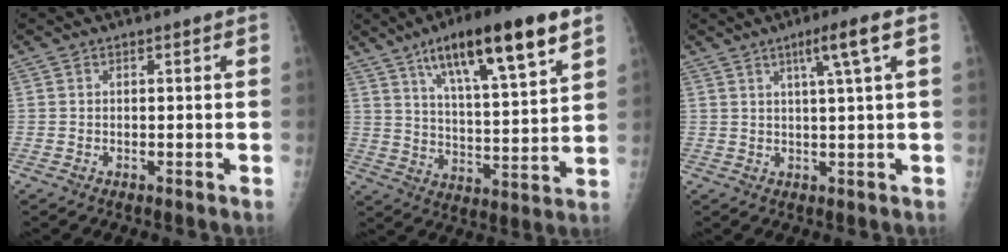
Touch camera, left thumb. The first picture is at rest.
{"total": 19.0, "force": [10.9, 4.2, 15.0], "torque": [-0.222, -0.039, 0.182]}
{"total": 5.6, "force": [2.4, -0.8, 5.0], "torque": [-0.089, -0.002, 0.042]}